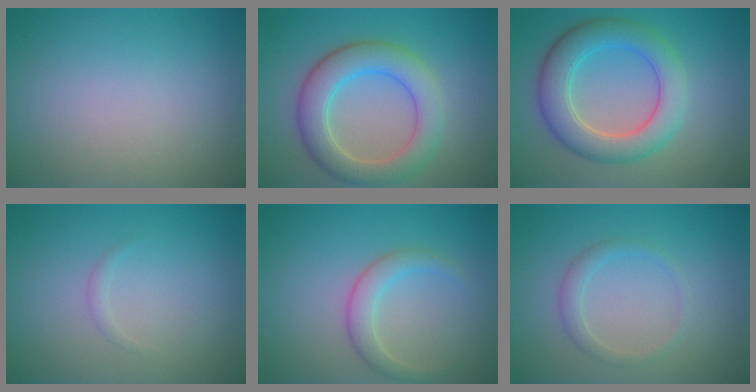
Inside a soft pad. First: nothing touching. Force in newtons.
{"total": 5.9, "press": 5.9, "slide": 0.1}
{"total": 5.9, "press": 5.9, "slide": 0.4}
{"total": 0.5, "press": 0.5, "slide": 0.0}
{"total": 2.4, "press": 2.4, "slide": 0.1}
{"total": 1.5, "press": 1.5, "slide": 0.2}